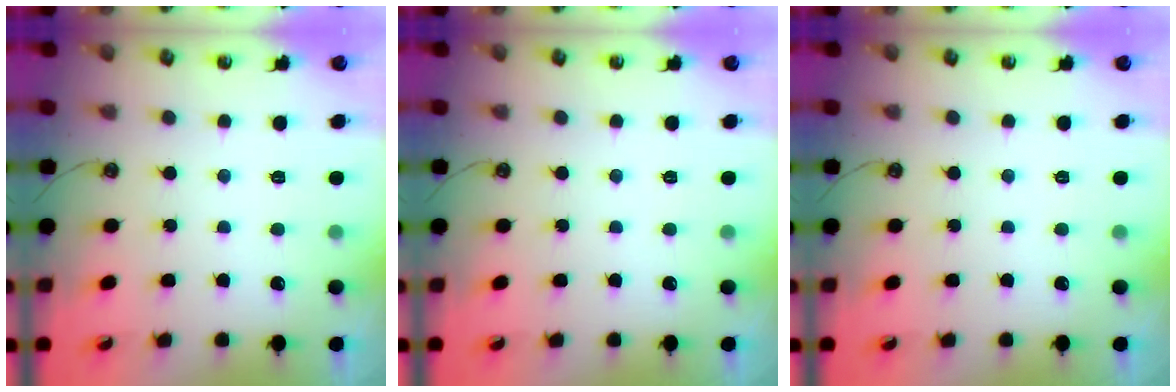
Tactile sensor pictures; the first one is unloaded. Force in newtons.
{"total": 0.0}
{"total": 0.0}